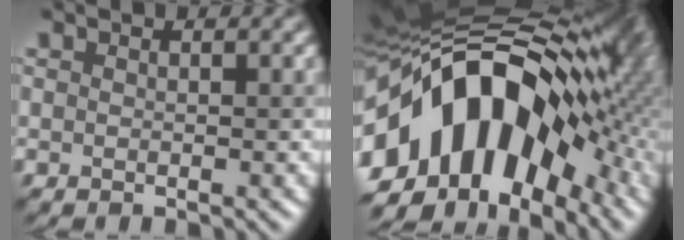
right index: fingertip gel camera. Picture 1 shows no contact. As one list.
[{"total": 17.5, "force": [-1.0, 11.3, 13.3], "torque": [-0.197, 0.020, -0.035]}]